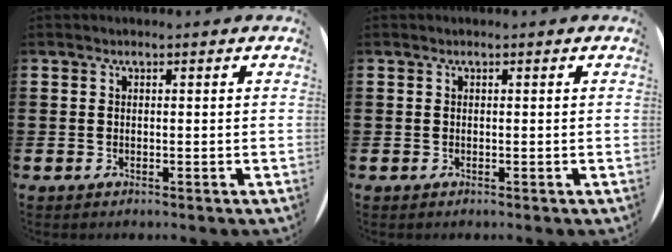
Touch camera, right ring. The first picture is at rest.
{"total": 0.0}